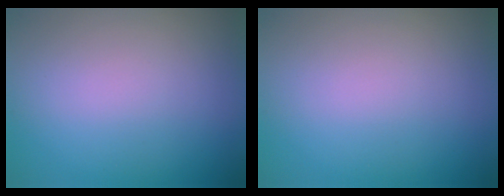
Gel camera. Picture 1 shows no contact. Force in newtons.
{"total": 0.0}